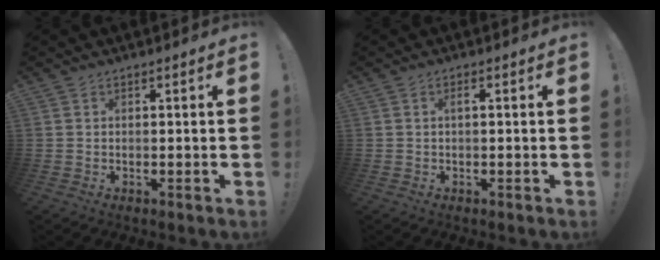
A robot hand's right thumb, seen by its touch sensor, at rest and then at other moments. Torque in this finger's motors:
{"motor_torque": [0.42, 0.35, 0.27, -0.02, 0.00]}